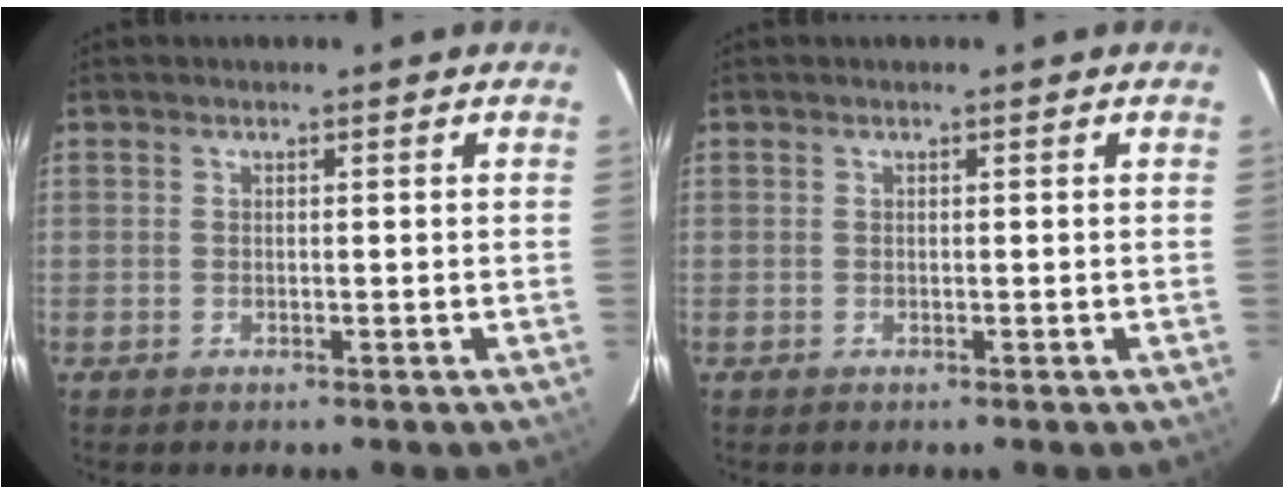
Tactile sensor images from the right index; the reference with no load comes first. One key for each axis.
{"total": 0.0}